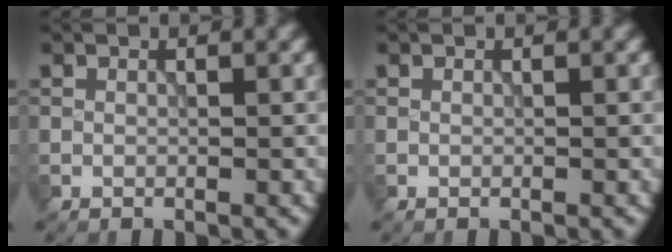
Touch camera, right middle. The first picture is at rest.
{"total": 0.0}